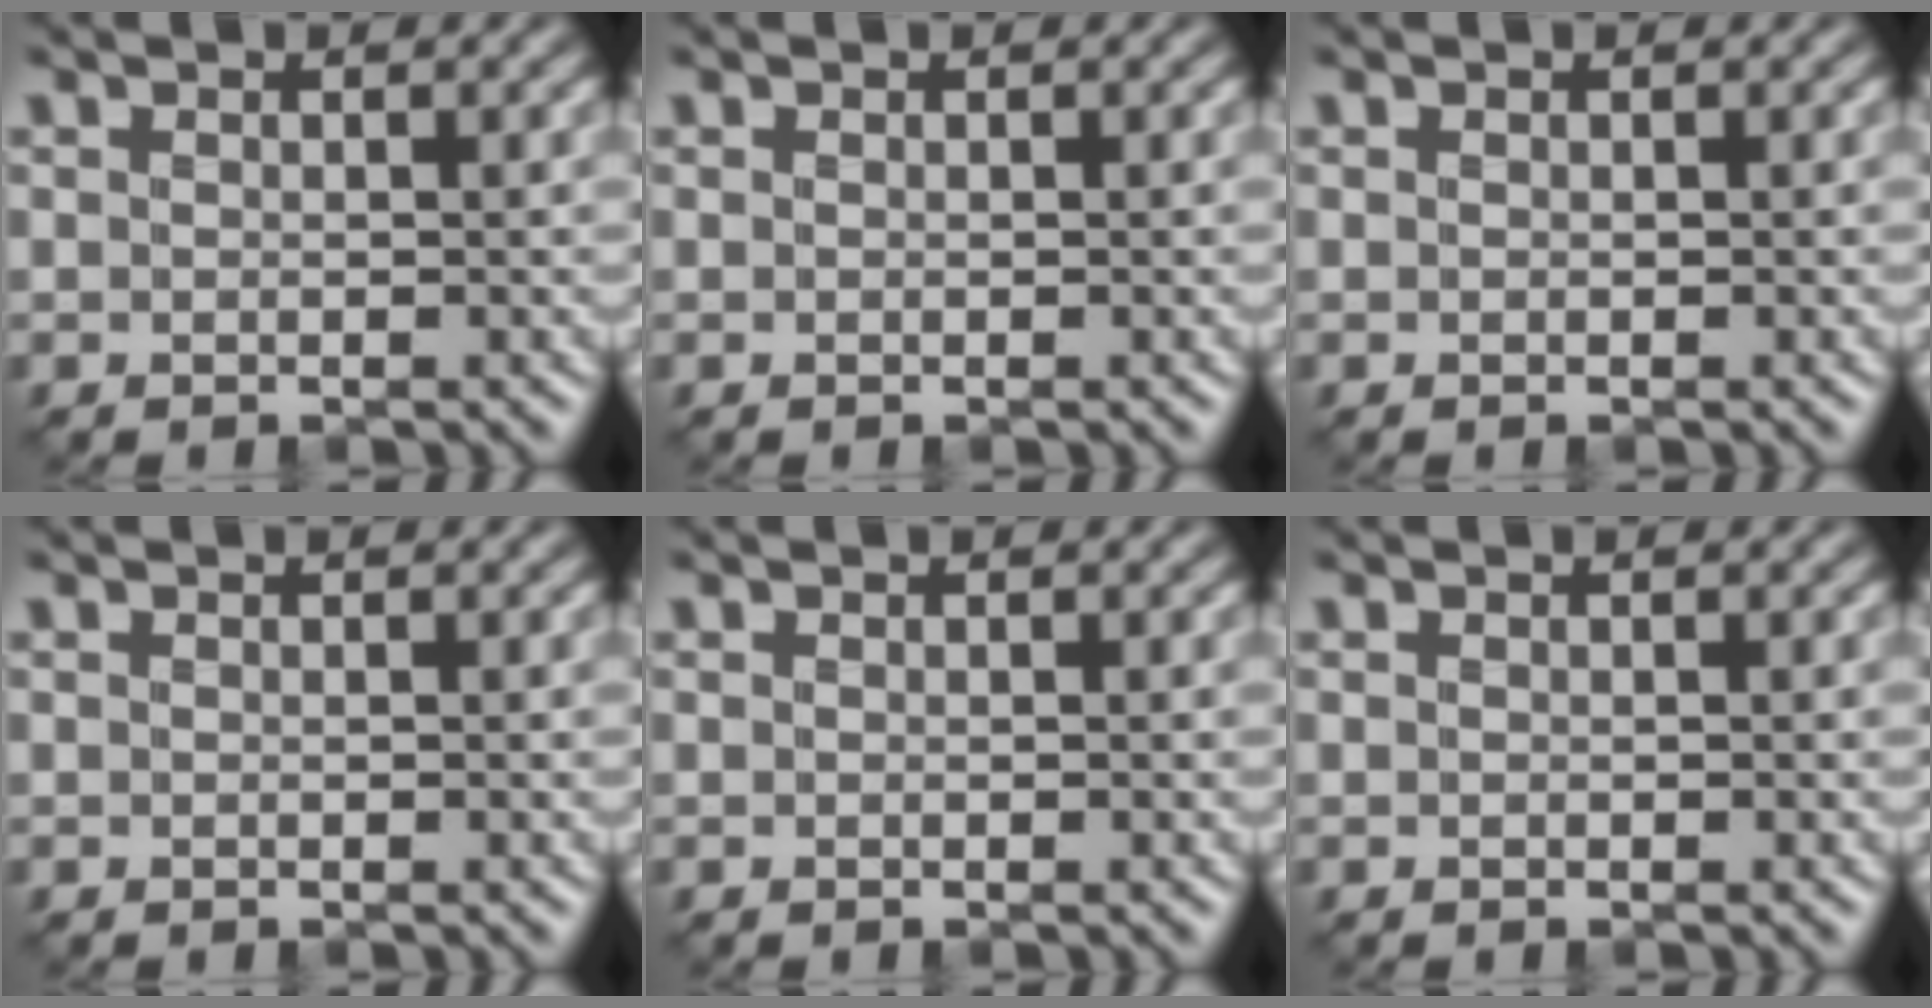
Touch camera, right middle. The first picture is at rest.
{"total": 0.0}
{"total": 0.0}
{"total": 0.0}
{"total": 0.0}
{"total": 0.0}